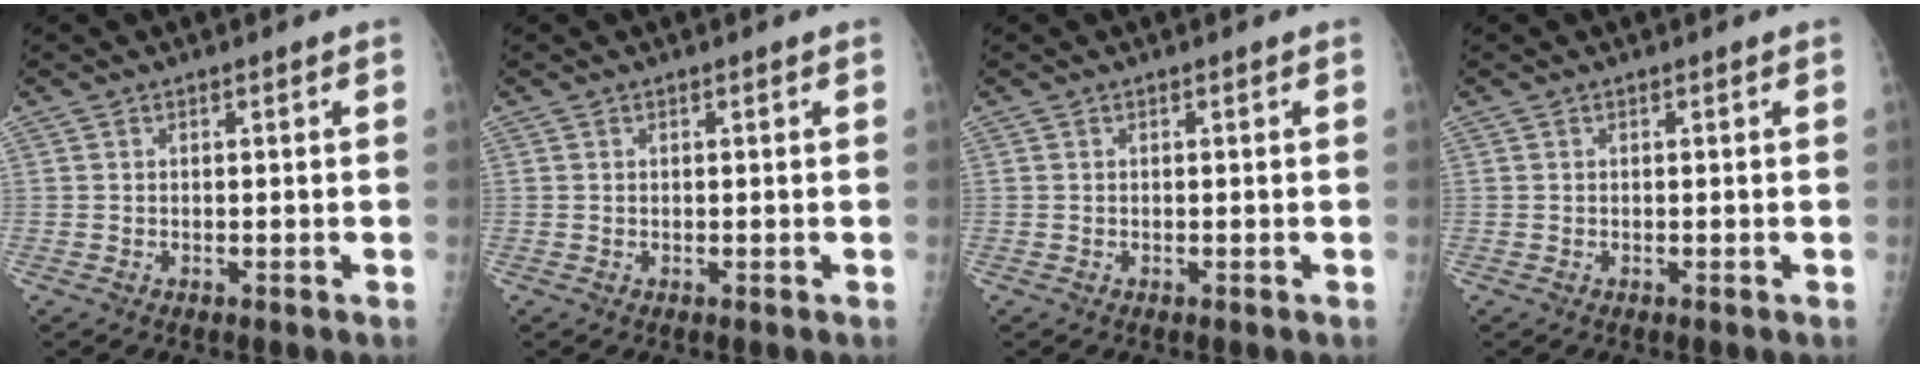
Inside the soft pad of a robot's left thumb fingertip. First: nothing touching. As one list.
[{"total": 0.0}, {"total": 0.0}, {"total": 0.0}]